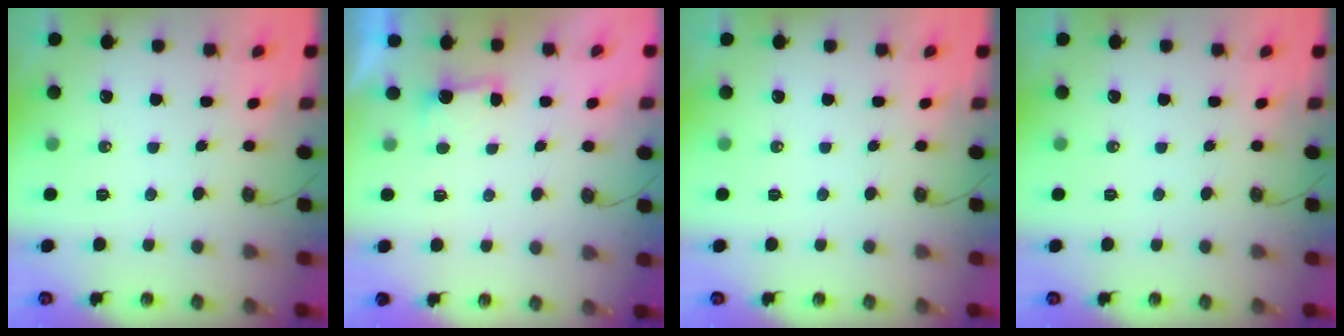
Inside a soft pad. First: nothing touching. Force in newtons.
{"total": 1.6, "press": 1.4, "slide": 0.7}
{"total": 0.0}
{"total": 0.0}